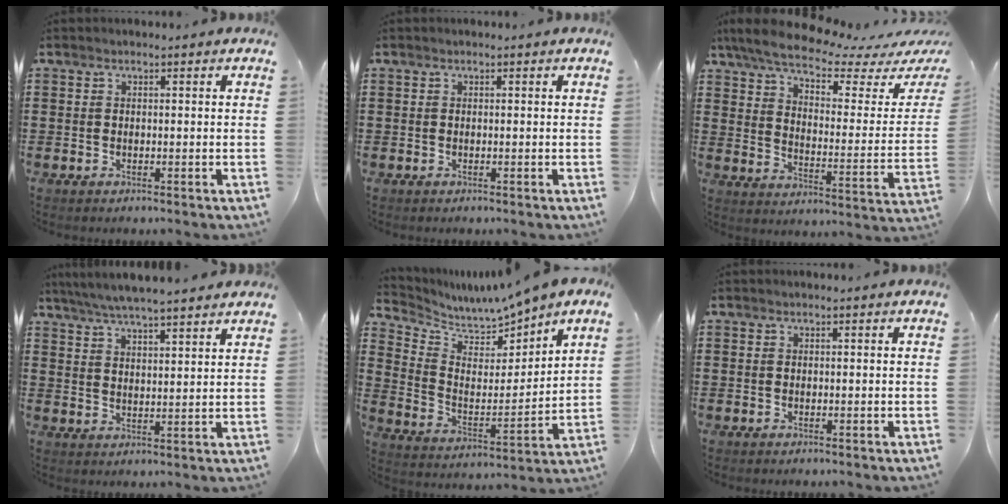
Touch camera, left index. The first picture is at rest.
{"total": 0.0}
{"total": 6.6, "force": [5.5, 0.9, 3.6], "torque": [-0.087, -0.043, 0.091]}
{"total": 4.3, "force": [4.2, -0.2, 1.1], "torque": [-0.037, -0.019, 0.073]}
{"total": 5.2, "force": [5.0, 1.2, 0.0], "torque": [-0.033, -0.044, 0.087]}
{"total": 0.0}